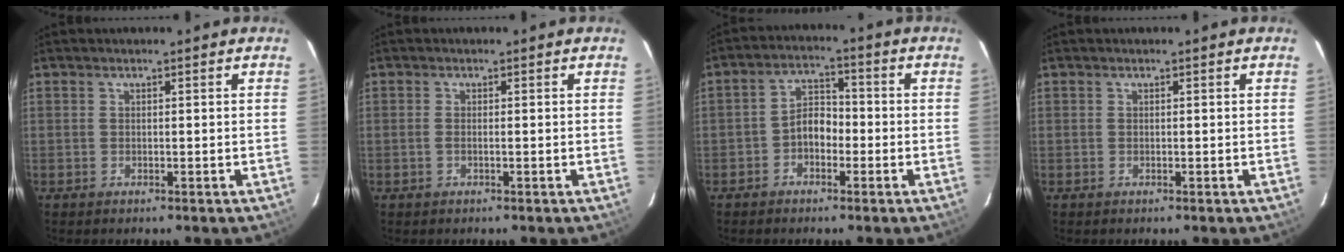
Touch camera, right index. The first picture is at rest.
{"total": 1.0, "force": [-0.2, 0.2, 0.9], "torque": [-0.021, 0.000, -0.006]}
{"total": 4.7, "force": [-2.0, 3.3, 2.8], "torque": [-0.052, 0.018, -0.036]}
{"total": 0.0}